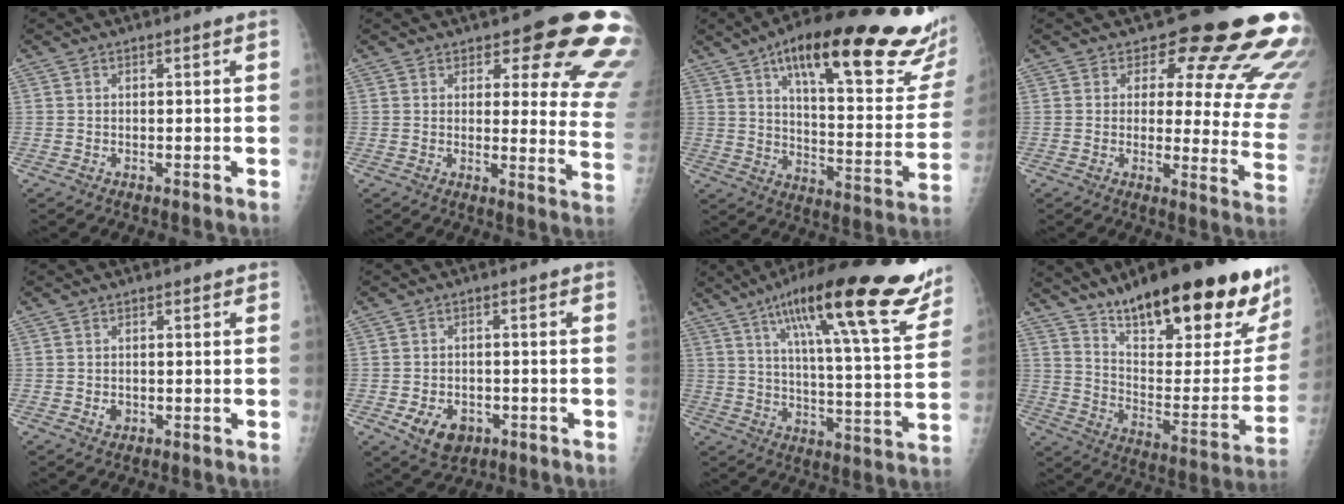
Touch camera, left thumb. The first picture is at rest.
{"total": 17.0, "force": [11.3, 5.5, 11.4], "torque": [-0.087, -0.068, 0.119]}
{"total": 31.5, "force": [18.9, 8.1, 23.9], "torque": [-0.299, -0.043, 0.273]}
{"total": 17.5, "force": [14.5, 5.8, 7.9], "torque": [-0.038, -0.123, 0.148]}
{"total": 1.4, "force": [-0.2, 1.2, 0.7], "torque": [-0.005, 0.001, 0.001]}
{"total": 6.8, "force": [-2.7, 5.0, 3.7], "torque": [-0.051, 0.011, -0.034]}
{"total": 24.9, "force": [16.0, 4.4, 18.6], "torque": [-0.263, -0.048, 0.238]}
{"total": 30.4, "force": [21.0, 8.8, 20.1], "torque": [-0.260, -0.081, 0.314]}